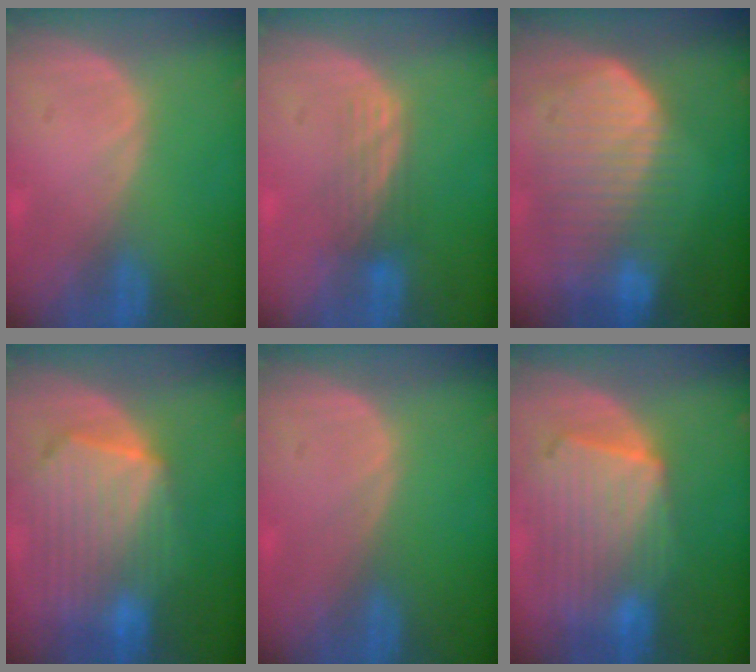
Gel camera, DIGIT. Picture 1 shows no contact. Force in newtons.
{"total": 3.6, "press": 3.1, "slide": 1.9}
{"total": 10.5, "press": 9.1, "slide": 5.1}
{"total": 10.7, "press": 9.4, "slide": 5.2}
{"total": 0.0}
{"total": 10.8, "press": 9.4, "slide": 5.4}